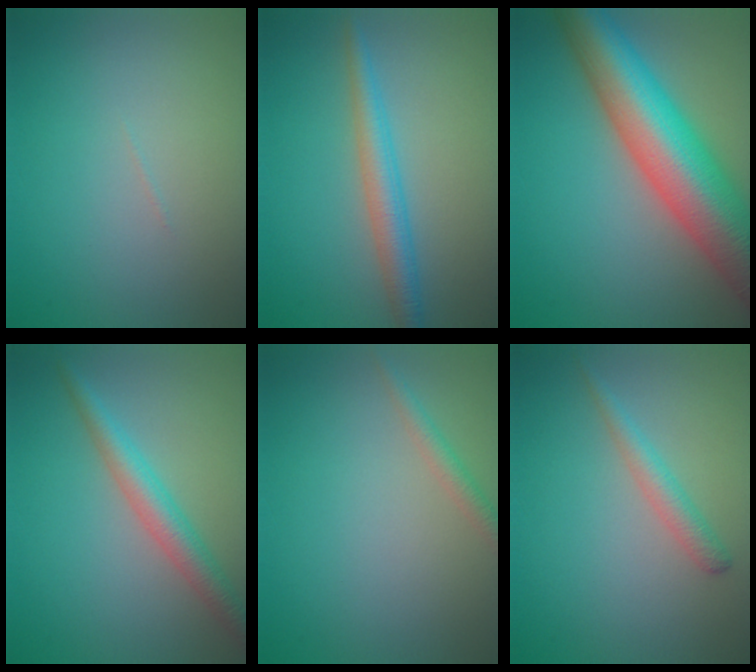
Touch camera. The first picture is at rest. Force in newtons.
{"total": 3.2, "press": 3.2, "slide": 0.1}
{"total": 13.0, "press": 13.0, "slide": 0.5}
{"total": 3.4, "press": 3.4, "slide": 0.1}
{"total": 1.5, "press": 1.5, "slide": 0.0}
{"total": 1.9, "press": 1.9, "slide": 0.0}